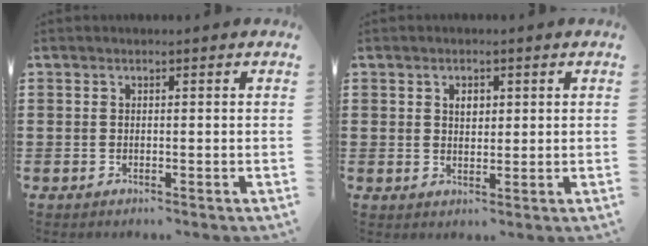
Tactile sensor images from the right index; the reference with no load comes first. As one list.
[{"total": 1.9, "force": [0.7, 1.3, 1.1], "torque": [-0.018, 0.005, 0.011]}]